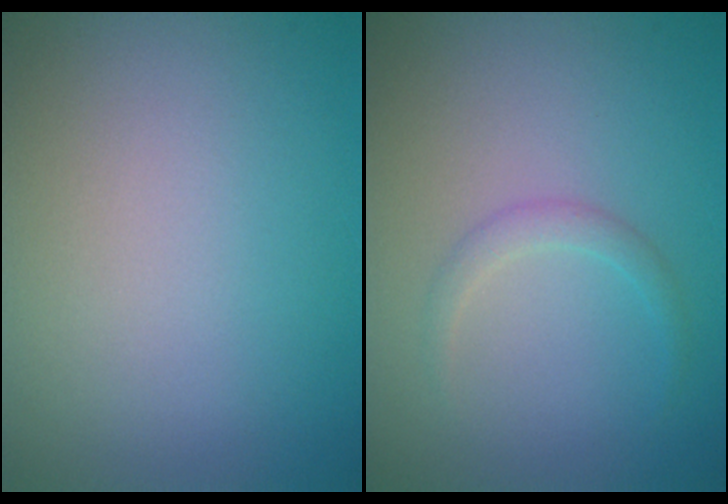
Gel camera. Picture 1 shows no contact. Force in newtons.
{"total": 1.2, "press": 1.2, "slide": 0.0}